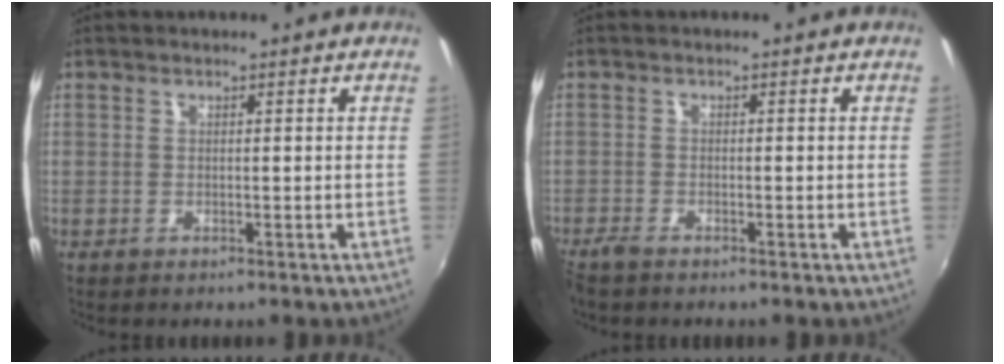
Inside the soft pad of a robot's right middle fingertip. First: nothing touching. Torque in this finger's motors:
{"motor_torque": [0.73, -0.77, 0.43, 0.12]}